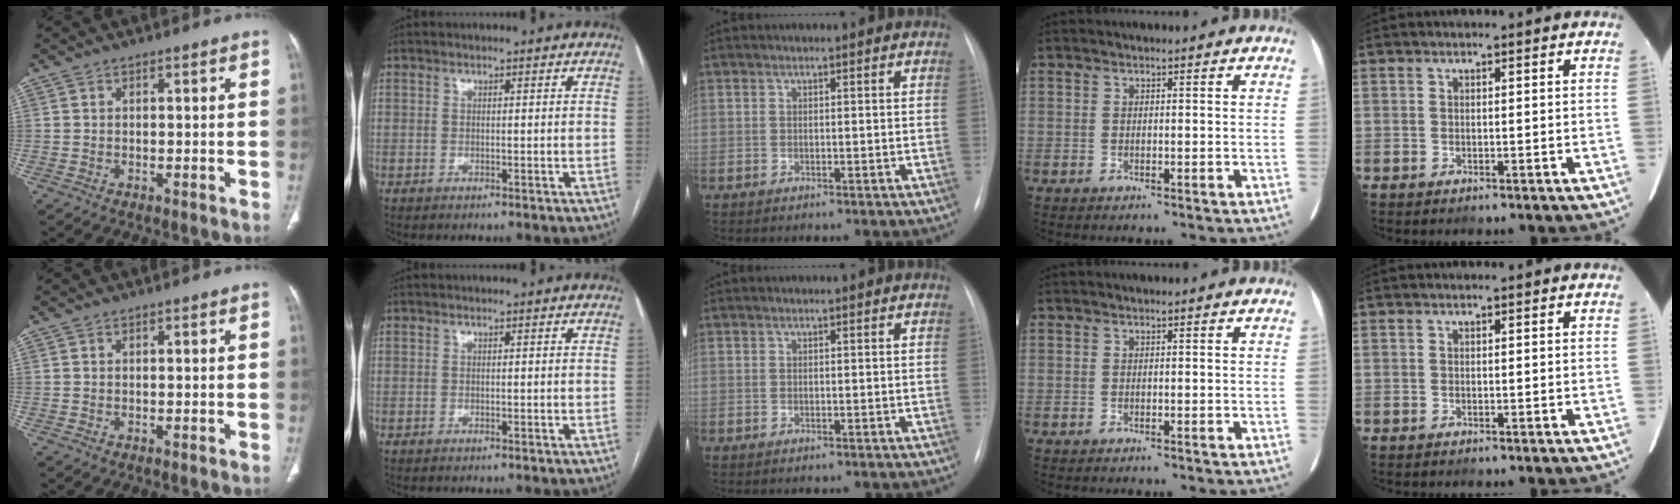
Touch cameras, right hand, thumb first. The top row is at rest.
{}